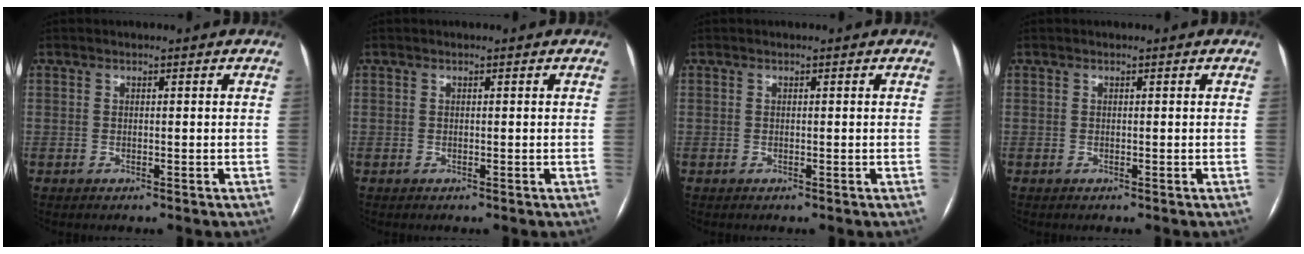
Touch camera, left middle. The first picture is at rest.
{"total": 0.0}
{"total": 0.0}
{"total": 0.0}